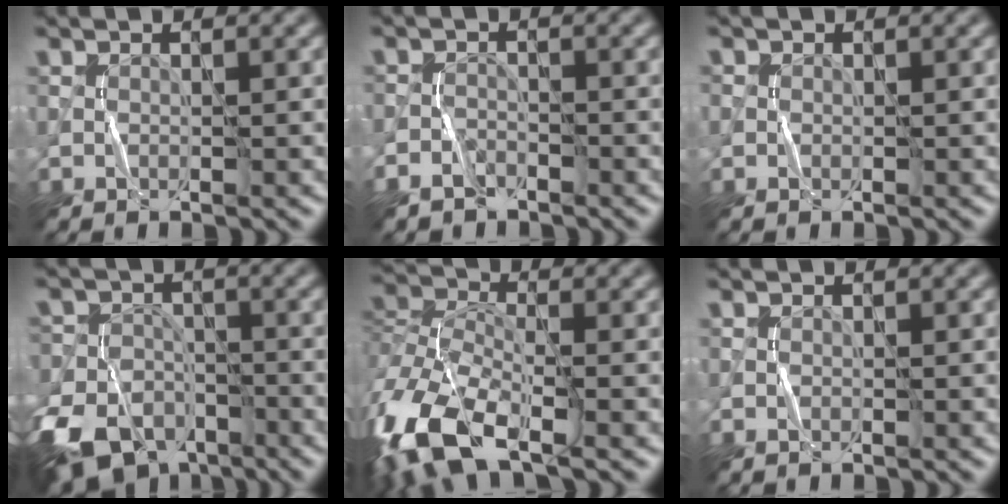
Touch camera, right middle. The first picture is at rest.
{"total": 2.2, "force": [-1.9, 1.2, 0.4], "torque": [-0.007, -0.001, -0.045]}
{"total": 0.8, "force": [0.0, 0.8, 0.0], "torque": [0.007, -0.002, -0.005]}
{"total": 11.5, "force": [-7.5, 7.1, 5.0], "torque": [-0.105, -0.032, -0.144]}
{"total": 11.2, "force": [-6.0, 4.9, 8.1], "torque": [-0.186, -0.017, -0.129]}
{"total": 0.0}